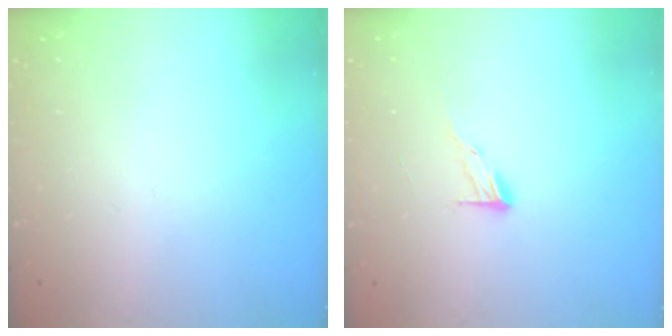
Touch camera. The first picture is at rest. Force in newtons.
{"total": 5.9, "press": 5.9, "slide": 0.6}